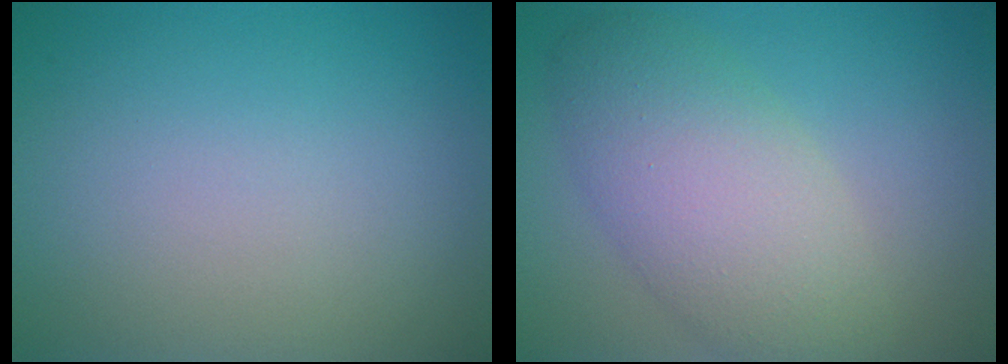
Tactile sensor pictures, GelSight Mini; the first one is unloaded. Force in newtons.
{"total": 6.5, "press": 6.5, "slide": 0.6}